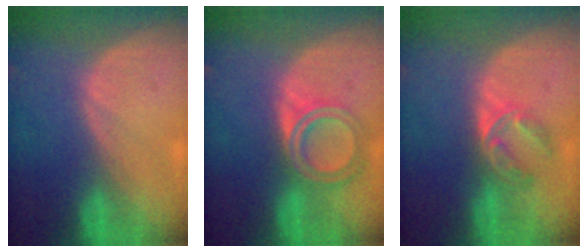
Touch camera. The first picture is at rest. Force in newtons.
{"total": 6.4, "press": 5.7, "slide": 3.0}
{"total": 5.8, "press": 4.7, "slide": 3.5}